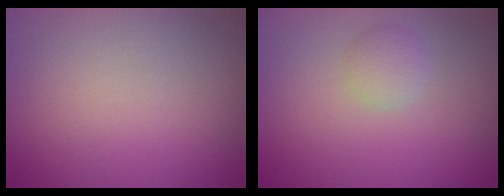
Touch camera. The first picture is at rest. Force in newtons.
{"total": 1.4, "press": 1.4, "slide": 0.1}